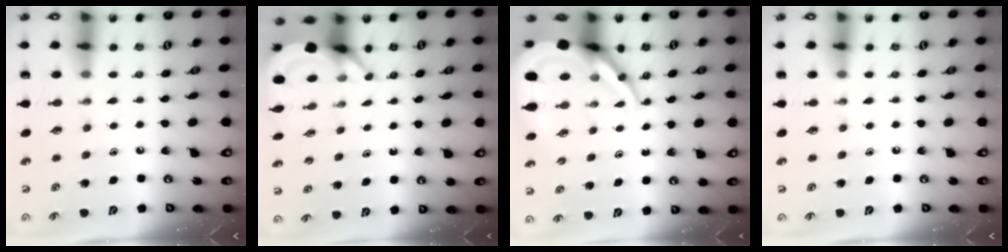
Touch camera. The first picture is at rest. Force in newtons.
{"total": 3.9, "press": 3.9, "slide": 0.1}
{"total": 13.1, "press": 13.1, "slide": 1.5}
{"total": 0.0}